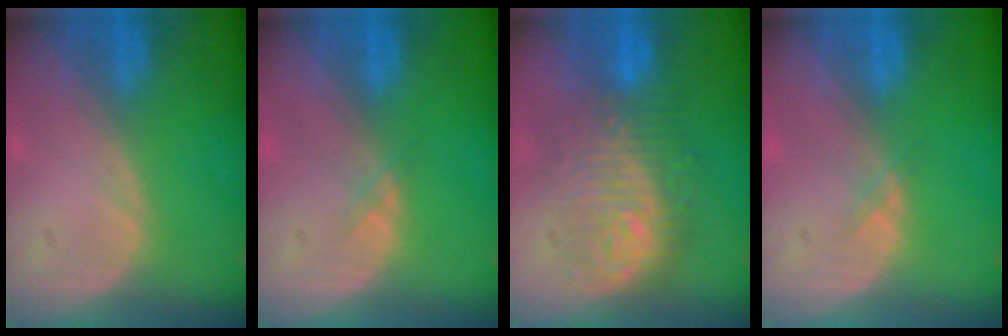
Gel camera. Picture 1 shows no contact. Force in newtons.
{"total": 0.6, "press": 0.6, "slide": 0.1}
{"total": 9.7, "press": 9.6, "slide": 0.9}
{"total": 0.6, "press": 0.6, "slide": 0.1}